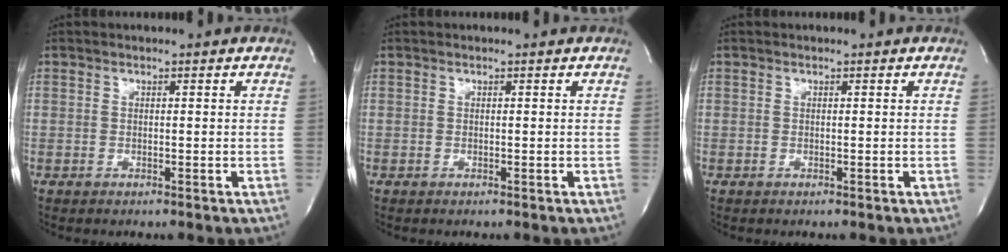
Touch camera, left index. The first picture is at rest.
{"total": 0.0}
{"total": 0.0}